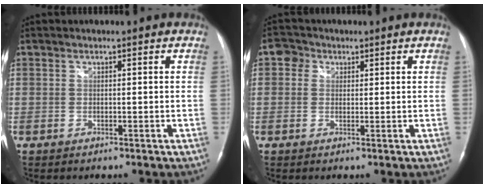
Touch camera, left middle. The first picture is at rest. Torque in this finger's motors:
{"motor_torque": [0.16, -0.05, -0.08, 0.01]}